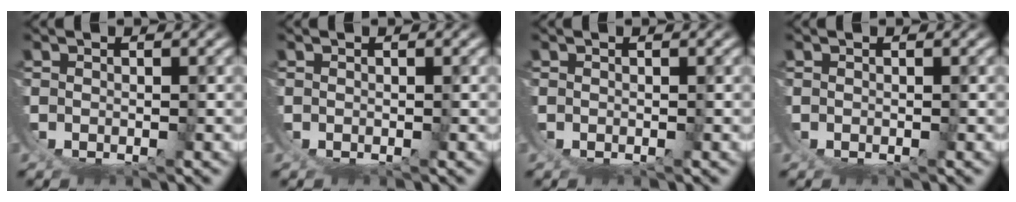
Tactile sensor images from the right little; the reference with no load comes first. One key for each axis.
{"total": 0.0}
{"total": 0.0}
{"total": 0.0}